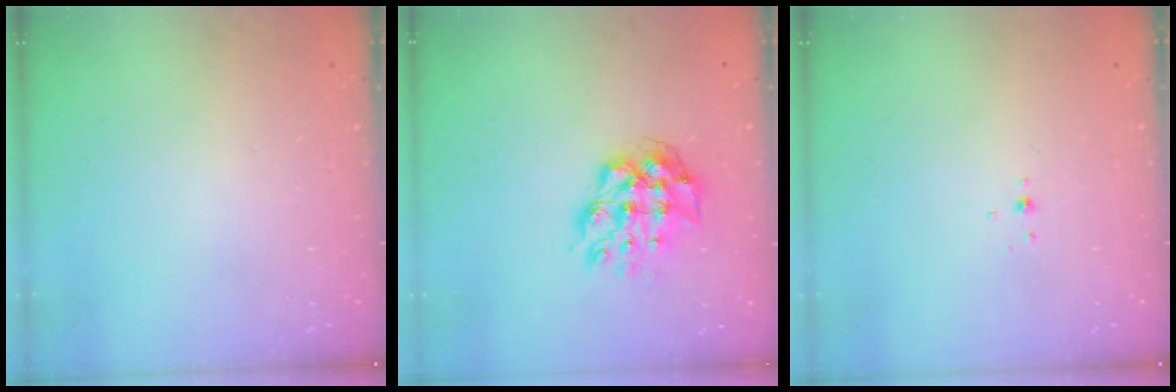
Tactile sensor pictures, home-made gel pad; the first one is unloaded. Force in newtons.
{"total": 13.5, "press": 13.5, "slide": 1.4}
{"total": 3.0, "press": 2.9, "slide": 0.8}